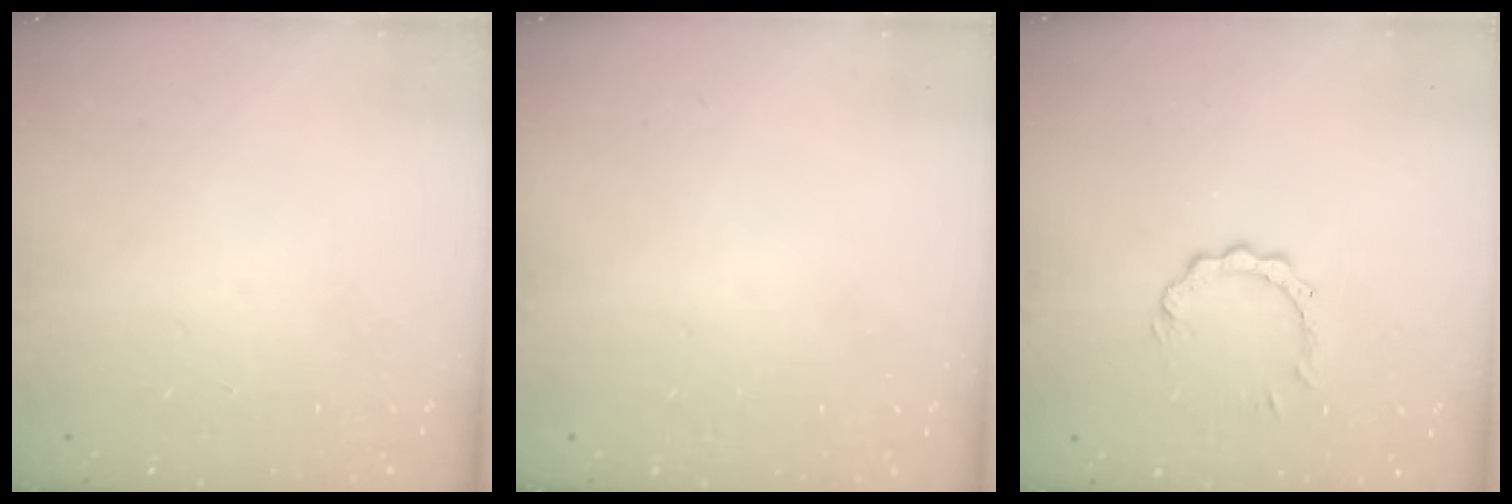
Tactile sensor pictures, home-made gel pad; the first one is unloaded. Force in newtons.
{"total": 1.6, "press": 1.6, "slide": 0.1}
{"total": 3.5, "press": 3.5, "slide": 0.4}